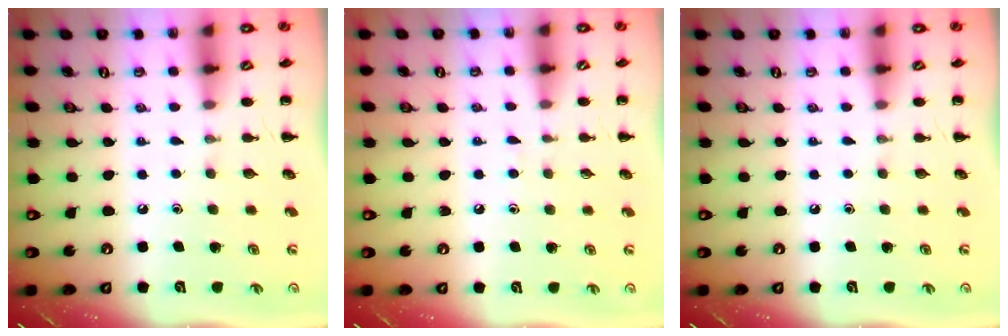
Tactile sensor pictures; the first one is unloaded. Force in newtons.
{"total": 3.0, "press": 2.8, "slide": 1.2}
{"total": 0.0}